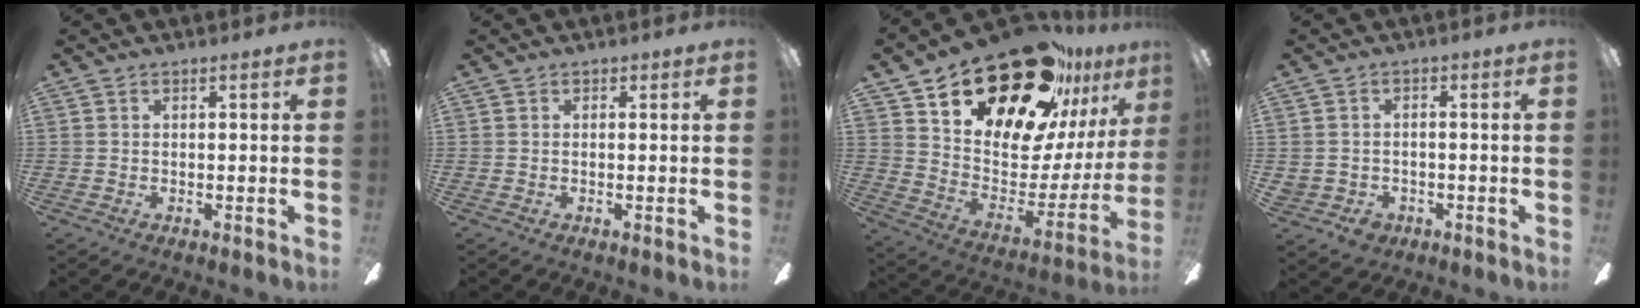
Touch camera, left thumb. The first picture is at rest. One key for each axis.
{"total": 0.0}
{"total": 25.8, "fx": 20.0, "fy": 11.0, "fz": 12.0, "tx": -0.185, "ty": -0.137, "tz": 0.354}
{"total": 3.8, "fx": -1.4, "fy": 3.5, "fz": 0.7, "tx": -0.015, "ty": 0.017, "tz": -0.024}